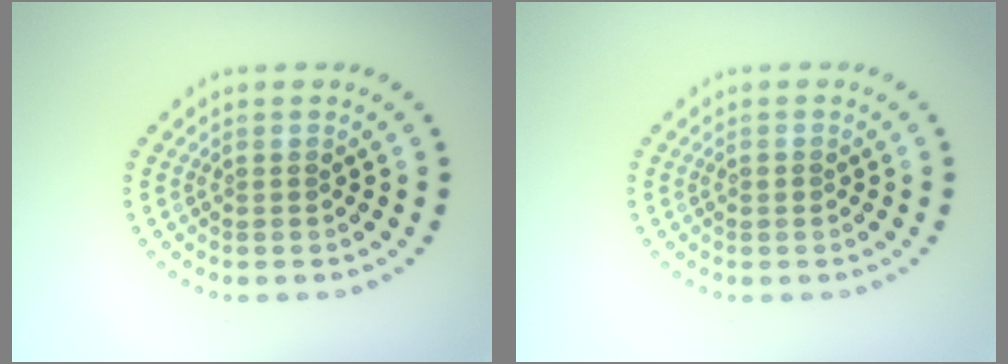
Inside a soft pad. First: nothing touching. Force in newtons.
{"total": 0.7, "press": 0.7, "slide": 0.3}